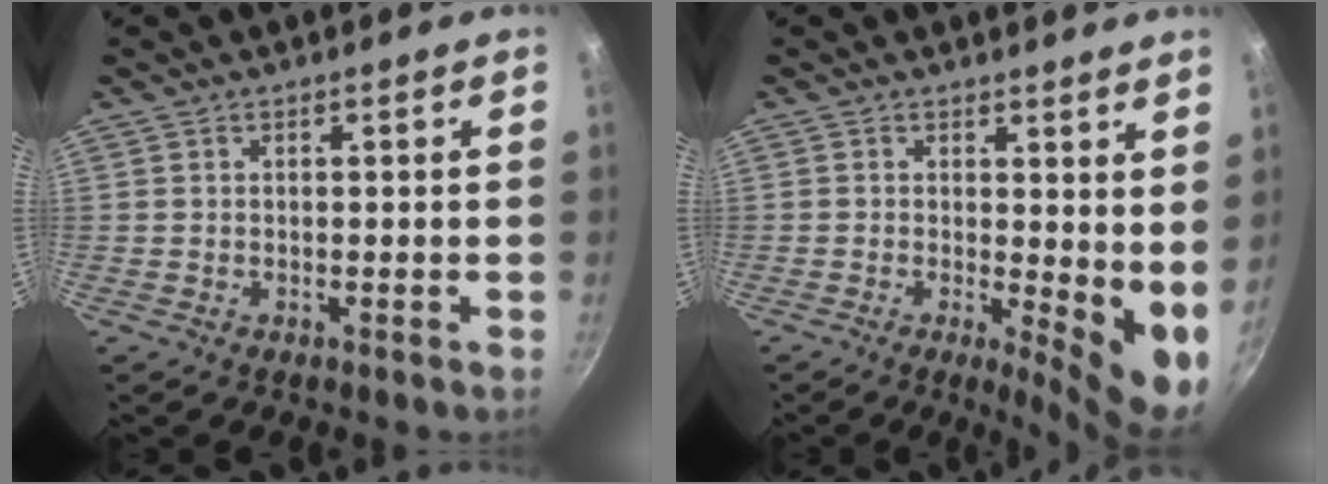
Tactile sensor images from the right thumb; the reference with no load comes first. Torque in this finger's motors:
{"motor_torque": [-0.45, 0.98, -0.11, 0.19, 0.01]}